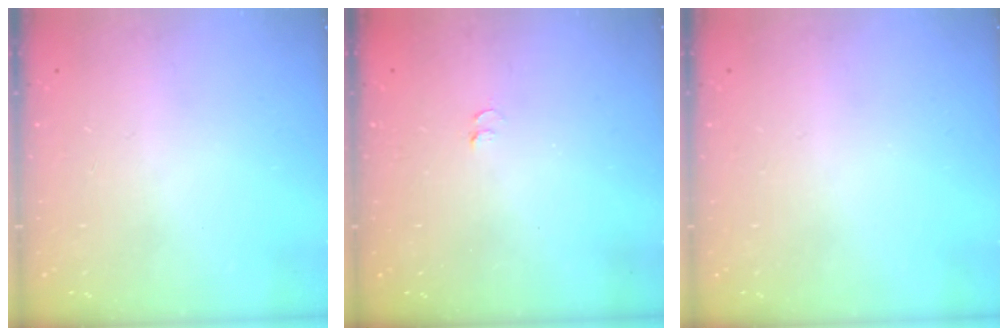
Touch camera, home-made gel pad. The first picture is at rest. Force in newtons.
{"total": 3.3, "press": 3.2, "slide": 0.7}
{"total": 0.0}